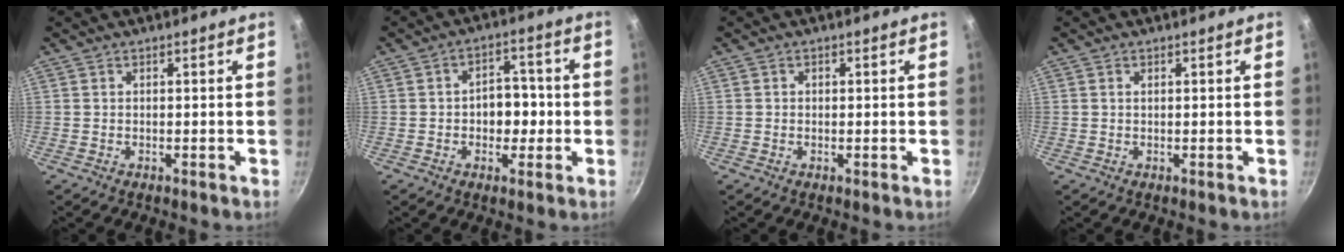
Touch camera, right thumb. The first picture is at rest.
{"total": 6.9, "force": [-0.8, 5.1, 4.6], "torque": [-0.020, 0.016, -0.015]}
{"total": 0.6, "force": [0.1, 0.6, 0.2], "torque": [-0.001, 0.002, 0.001]}
{"total": 0.7, "force": [0.3, 0.4, 0.5], "torque": [-0.009, 0.002, 0.005]}